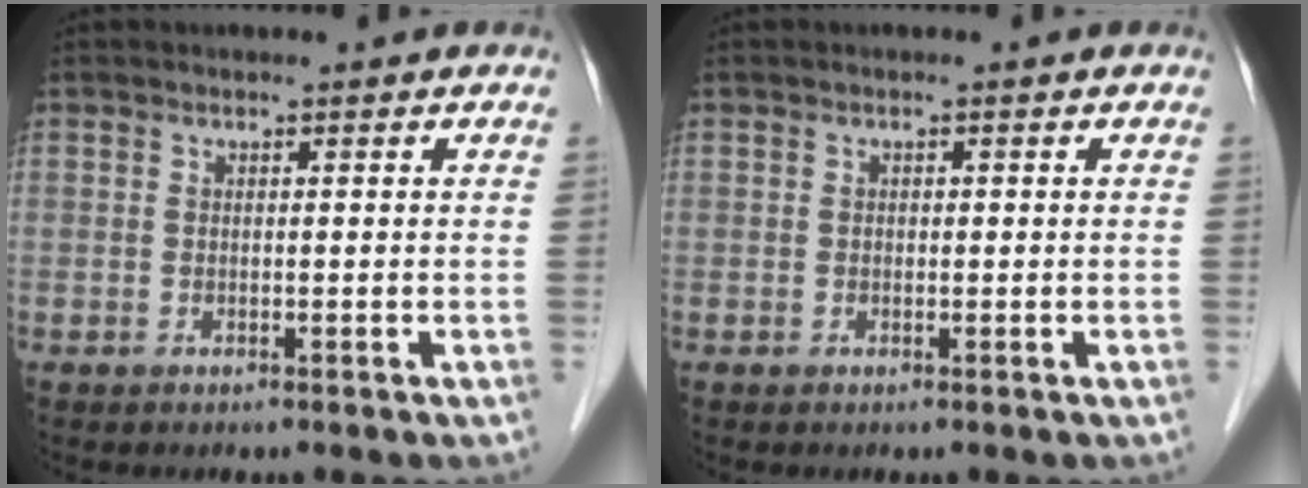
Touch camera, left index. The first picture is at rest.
{"total": 0.5, "force": [0.0, 0.5, 0.3], "torque": [-0.004, 0.004, -0.001]}